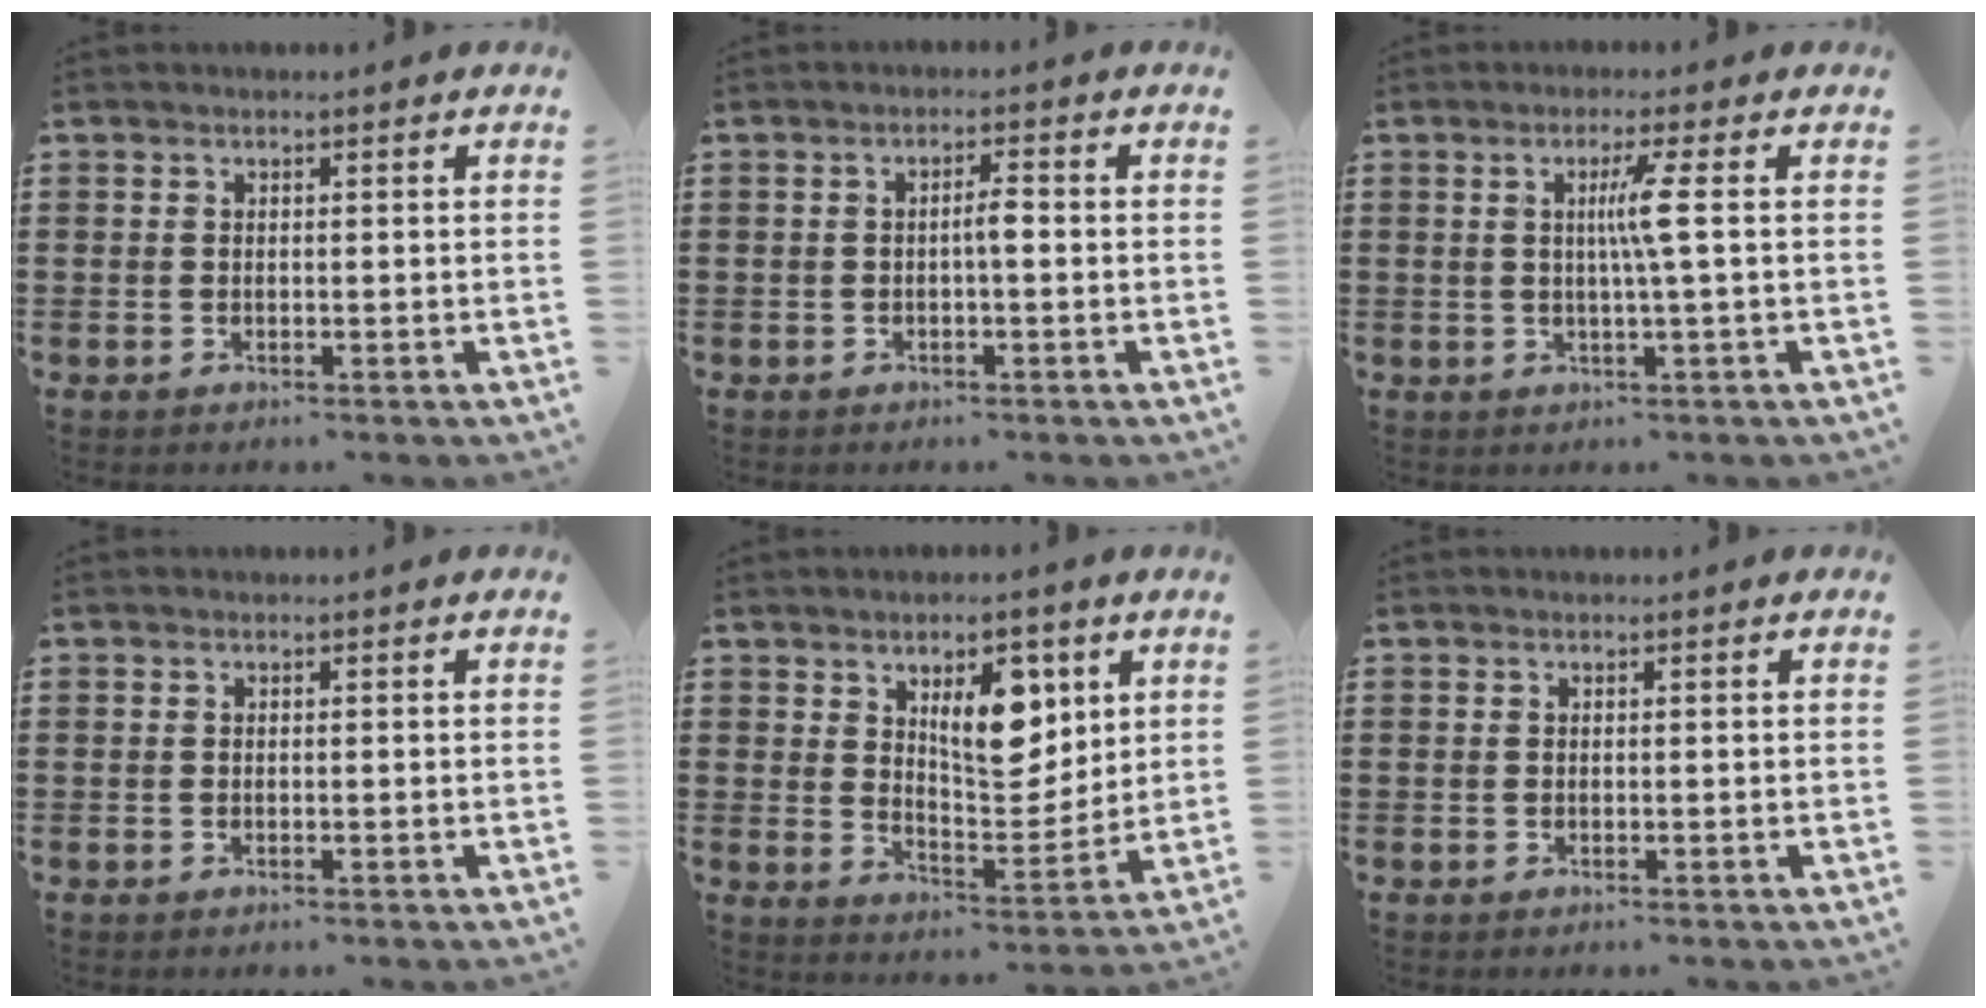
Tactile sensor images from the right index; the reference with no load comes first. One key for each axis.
{"total": 2.4, "fx": -0.3, "fy": 0.4, "fz": 2.3, "tx": -0.043, "ty": 0.003, "tz": -0.008}
{"total": 4.3, "fx": 0.4, "fy": -0.9, "fz": 4.2, "tx": -0.080, "ty": -0.008, "tz": 0.000}
{"total": 0.0}
{"total": 9.5, "fx": 4.4, "fy": 4.9, "fz": 6.9, "tx": -0.103, "ty": -0.009, "tz": 0.070}
{"total": 0.0}